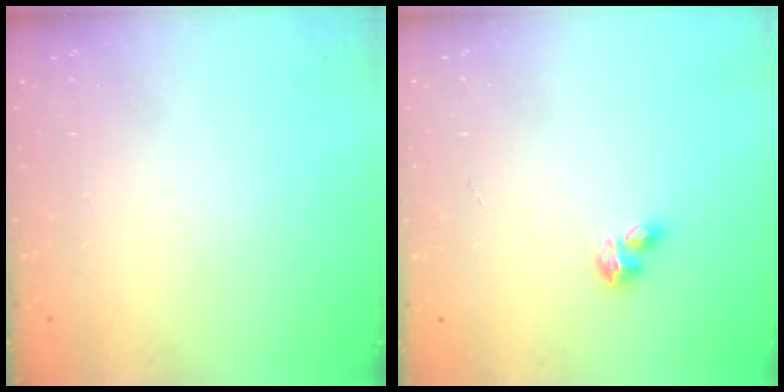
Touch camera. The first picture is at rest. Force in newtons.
{"total": 2.8, "press": 2.8, "slide": 0.2}